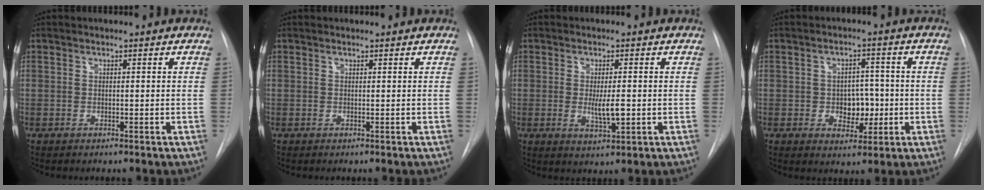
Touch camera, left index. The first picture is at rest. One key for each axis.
{"total": 1.2, "fx": 1.2, "fy": 0.1, "fz": 0.2, "tx": -0.007, "ty": 0.013, "tz": 0.015}
{"total": 3.8, "fx": -0.2, "fy": 0.9, "fz": 3.7, "tx": -0.066, "ty": -0.006, "tz": -0.001}
{"total": 5.2, "fx": -0.7, "fy": 3.6, "fz": 3.7, "tx": -0.043, "ty": 0.009, "tz": -0.002}